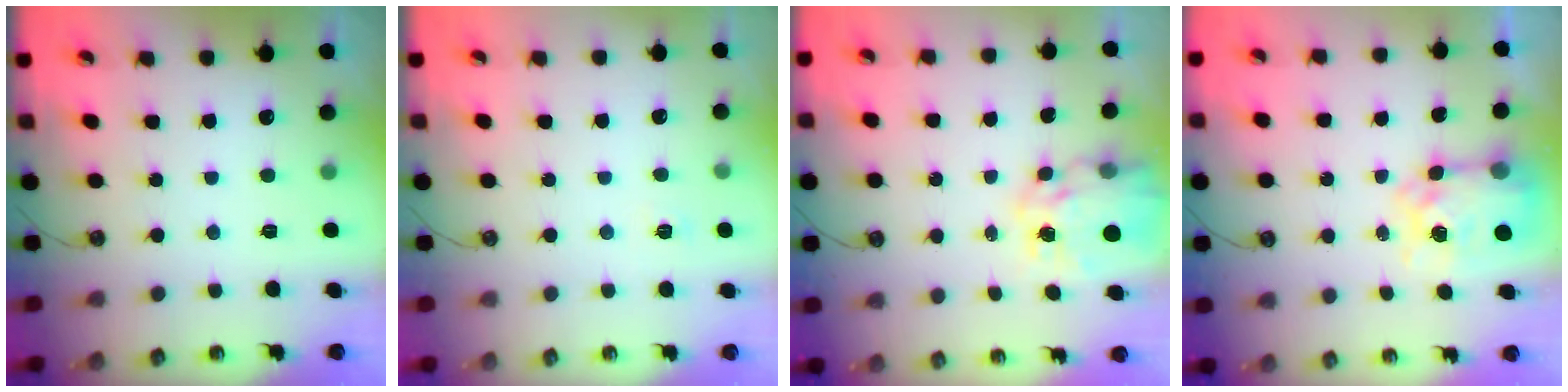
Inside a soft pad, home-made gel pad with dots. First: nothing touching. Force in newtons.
{"total": 2.6, "press": 2.6, "slide": 0.2}
{"total": 11.1, "press": 11.0, "slide": 1.0}
{"total": 9.7, "press": 9.7, "slide": 0.9}